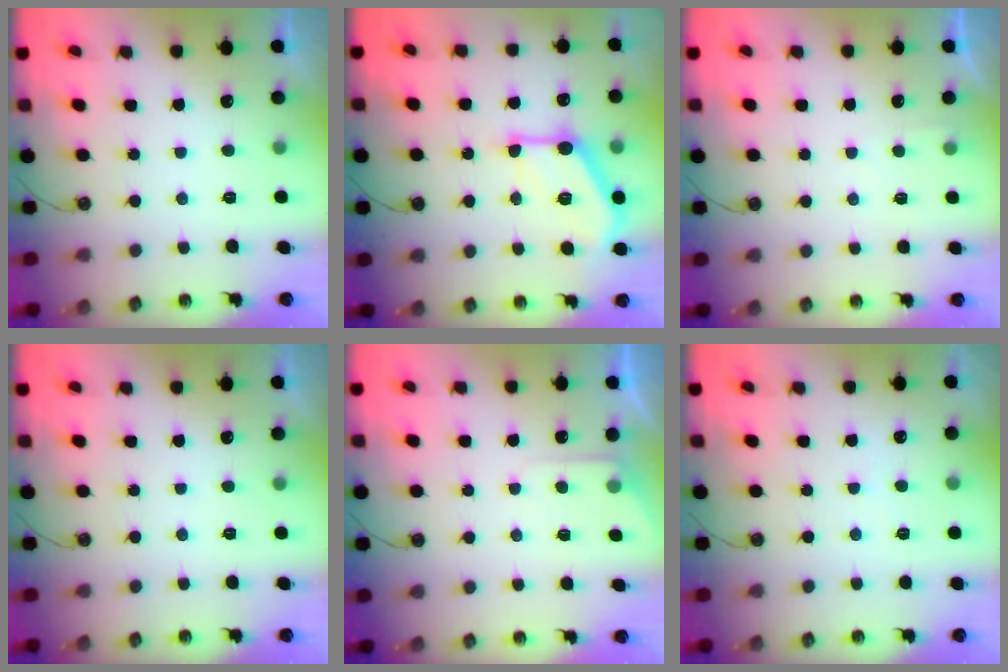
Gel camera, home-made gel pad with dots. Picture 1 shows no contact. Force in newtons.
{"total": 14.6, "press": 14.5, "slide": 1.6}
{"total": 2.8, "press": 2.7, "slide": 0.4}
{"total": 0.0}
{"total": 4.2, "press": 4.2, "slide": 0.7}
{"total": 1.9, "press": 1.9, "slide": 0.3}